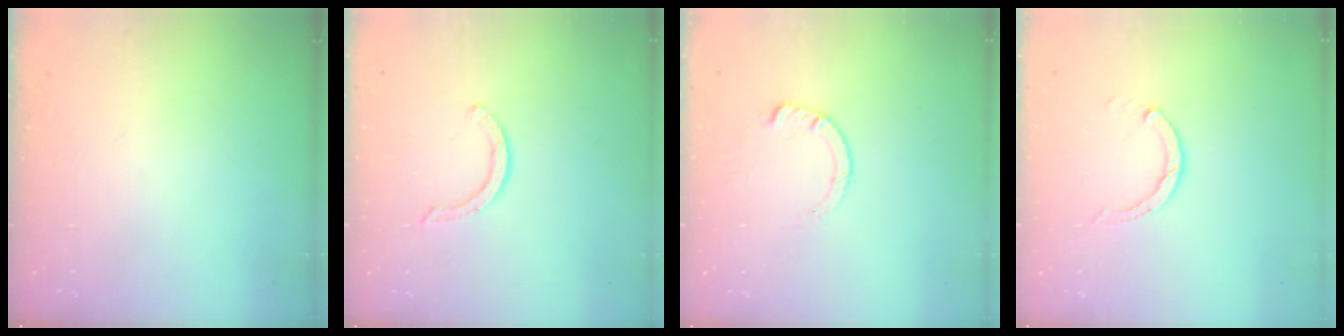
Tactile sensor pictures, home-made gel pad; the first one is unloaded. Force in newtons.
{"total": 3.1, "press": 3.1, "slide": 0.1}
{"total": 3.3, "press": 3.3, "slide": 0.4}
{"total": 3.2, "press": 3.1, "slide": 0.4}